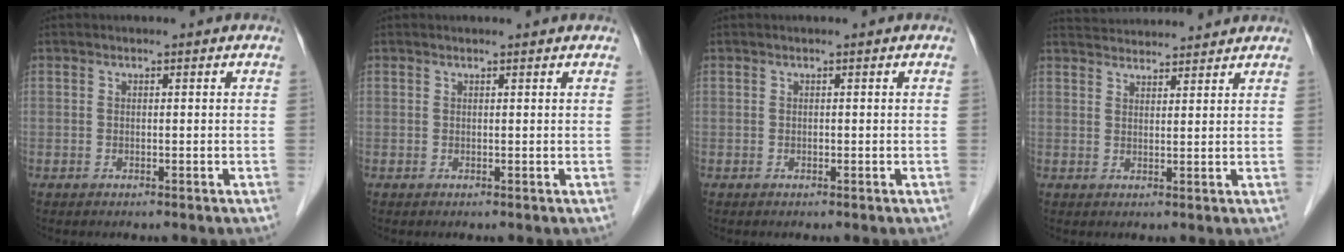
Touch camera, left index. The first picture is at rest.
{"total": 1.2, "force": [1.2, 0.0, 0.2], "torque": [-0.013, 0.004, 0.014]}
{"total": 0.0}
{"total": 8.6, "force": [8.4, 0.6, 1.6], "torque": [-0.031, 0.033, 0.122]}